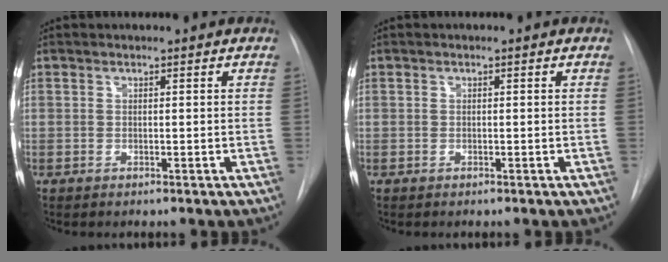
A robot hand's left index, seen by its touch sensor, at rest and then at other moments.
{"total": 0.0}